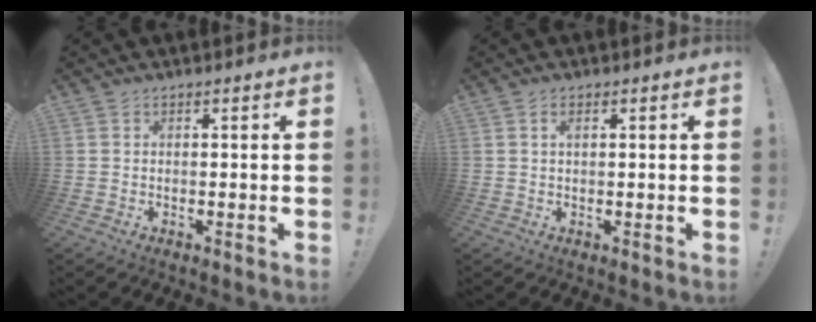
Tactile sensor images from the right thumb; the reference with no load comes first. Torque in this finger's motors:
{"motor_torque": [-0.12, -0.25, -0.10, 0.13, 0.01]}